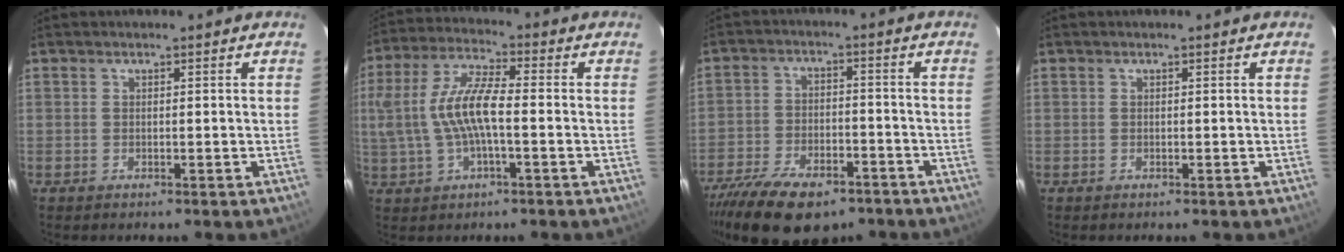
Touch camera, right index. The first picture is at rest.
{"total": 11.8, "force": [-0.8, 3.7, 11.2], "torque": [-0.227, 0.008, -0.012]}
{"total": 17.5, "force": [-12.4, 8.2, 9.3], "torque": [-0.208, -0.022, -0.200]}
{"total": 0.0}